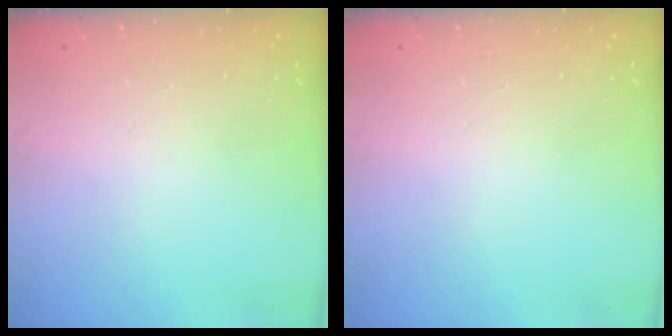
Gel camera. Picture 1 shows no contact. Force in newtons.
{"total": 0.0}